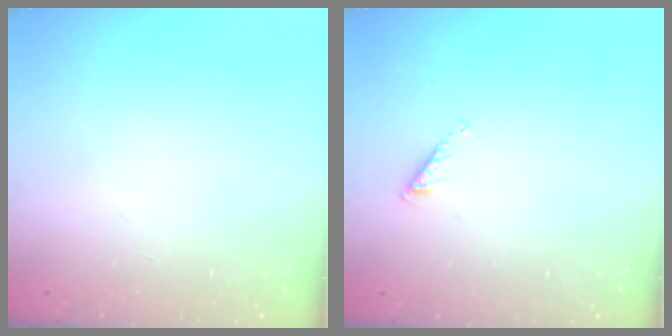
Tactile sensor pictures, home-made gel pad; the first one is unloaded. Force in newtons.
{"total": 2.8, "press": 2.8, "slide": 0.5}